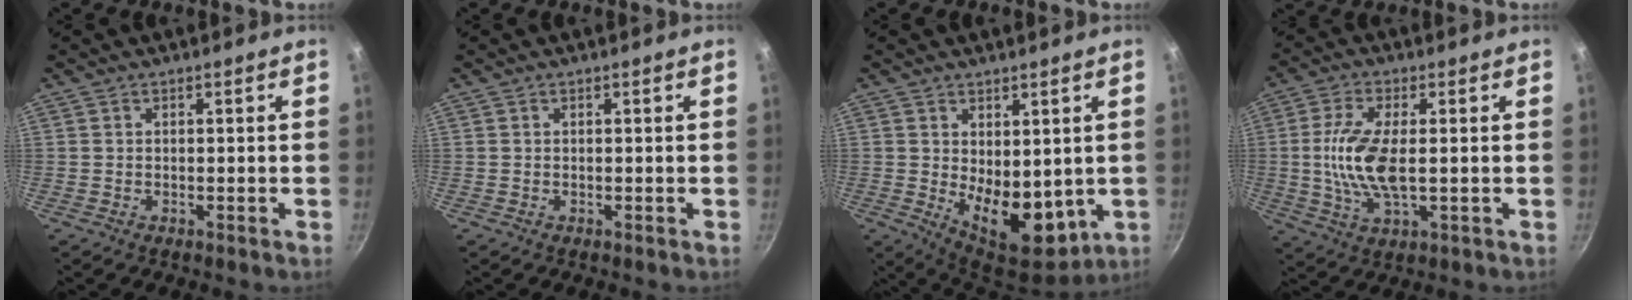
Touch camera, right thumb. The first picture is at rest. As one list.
[{"total": 0.0}, {"total": 12.5, "force": [0.1, 7.5, 10.0], "torque": [-0.116, -0.034, 0.021]}, {"total": 10.5, "force": [0.1, 4.2, 9.7], "torque": [-0.203, -0.001, -0.001]}]